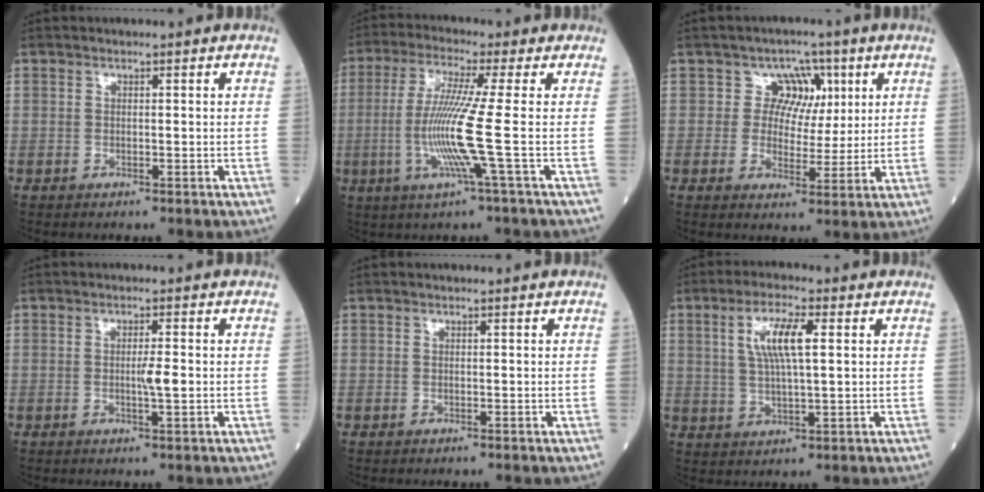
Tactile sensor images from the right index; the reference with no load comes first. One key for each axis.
{"total": 9.9, "fx": -1.6, "fy": -2.0, "fz": 9.5, "tx": -0.203, "ty": -0.017, "tz": -0.035}
{"total": 5.4, "fx": 1.9, "fy": 5.0, "fz": 1.2, "tx": 0.002, "ty": 0.013, "tz": 0.026}
{"total": 2.5, "fx": -0.3, "fy": 0.1, "fz": 2.5, "tx": -0.042, "ty": 0.000, "tz": -0.005}
{"total": 0.0}
{"total": 7.3, "fx": 2.1, "fy": 1.2, "fz": 6.8, "tx": -0.139, "ty": 0.007, "tz": 0.042}